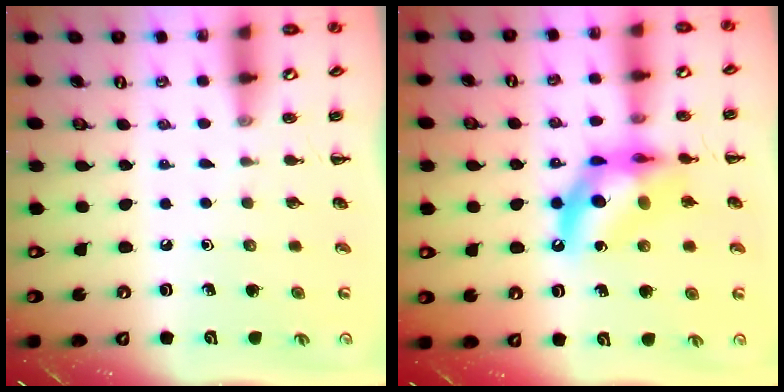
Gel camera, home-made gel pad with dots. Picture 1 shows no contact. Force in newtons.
{"total": 13.4, "press": 12.9, "slide": 3.4}